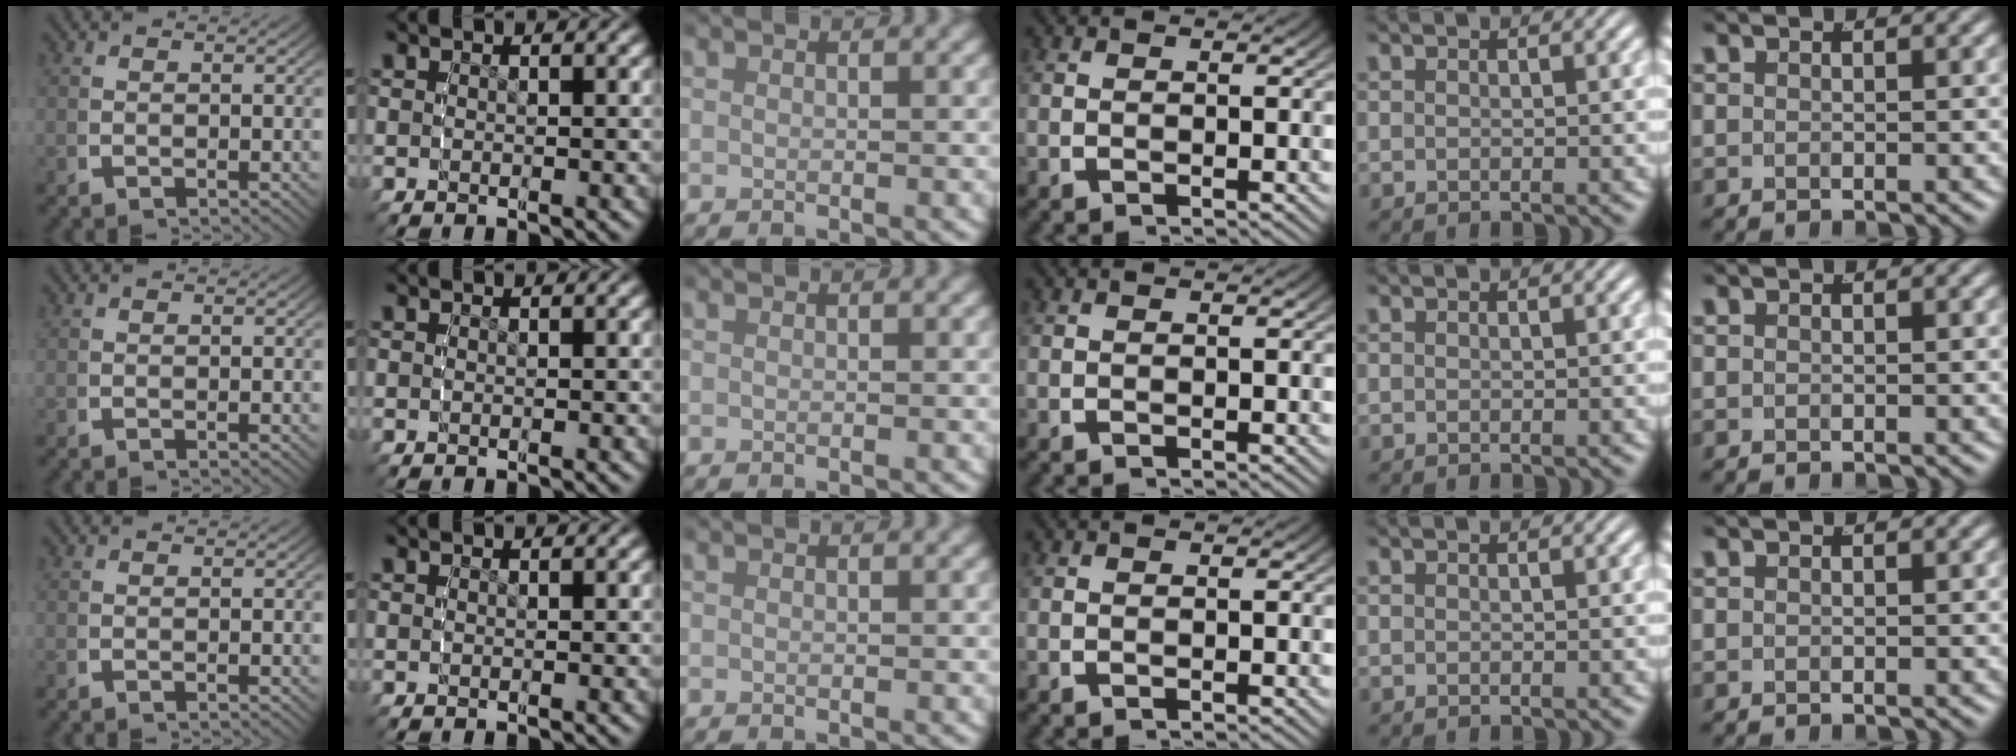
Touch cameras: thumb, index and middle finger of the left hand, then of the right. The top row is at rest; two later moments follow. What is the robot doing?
{"motion": "reach", "object": "jacket"}